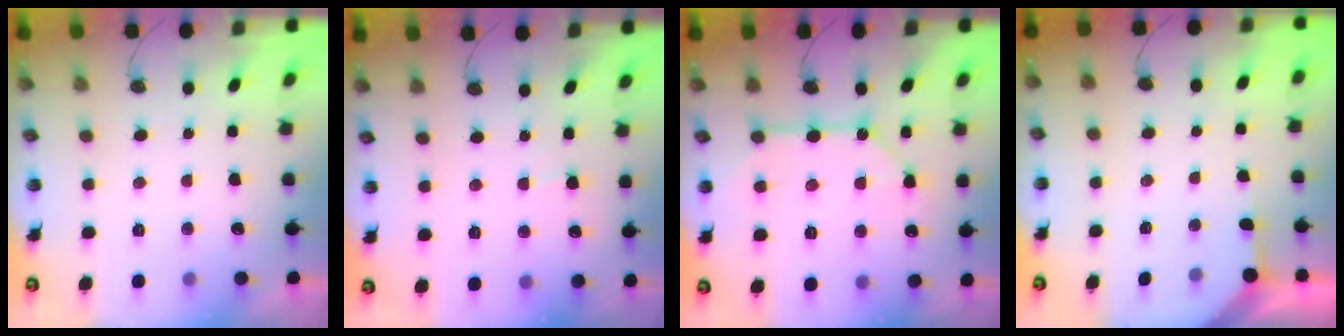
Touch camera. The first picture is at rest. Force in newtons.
{"total": 3.6, "press": 3.6, "slide": 0.6}
{"total": 11.7, "press": 11.6, "slide": 1.2}
{"total": 2.2, "press": 2.2, "slide": 0.3}